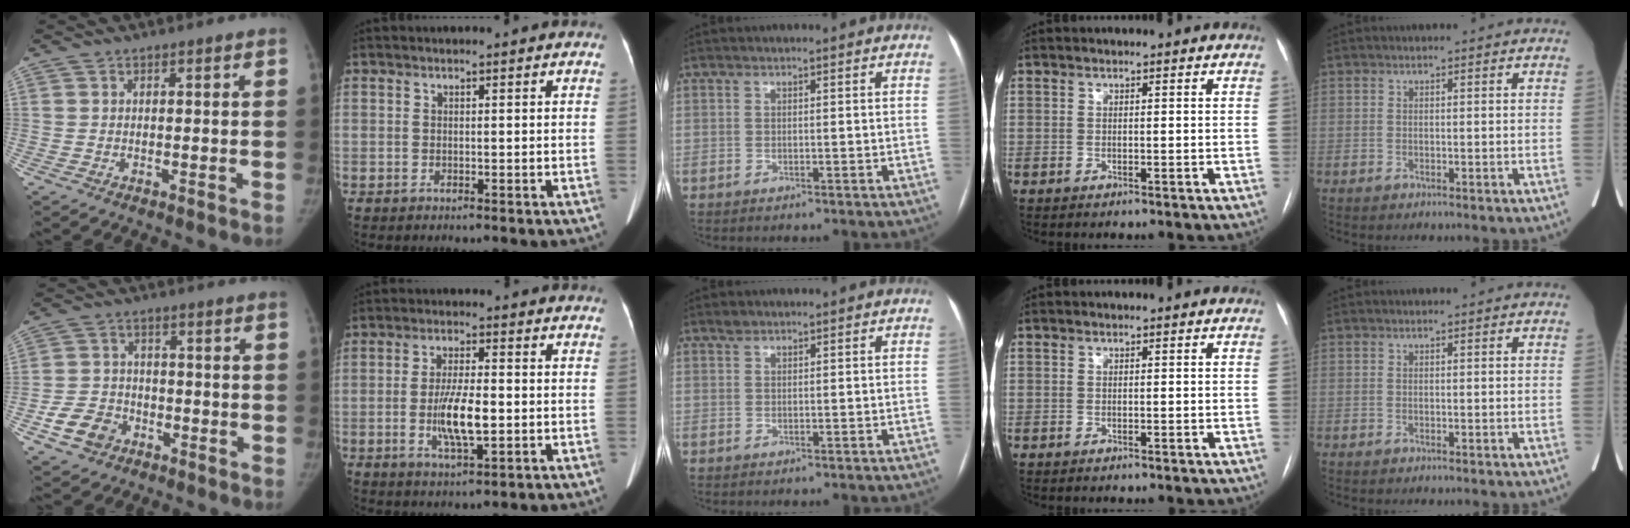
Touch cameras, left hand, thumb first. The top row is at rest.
{"thumb": {"total": 7.6, "force": [-3.7, 5.9, 3.0], "torque": [-0.041, 0.024, -0.065]}, "index": {"total": 7.5, "force": [-1.4, 1.7, 7.2], "torque": [-0.140, -0.004, -0.024]}, "middle": {"total": 0.7, "force": [0.7, 0.2, 0.1], "torque": [-0.007, 0.003, 0.014]}}